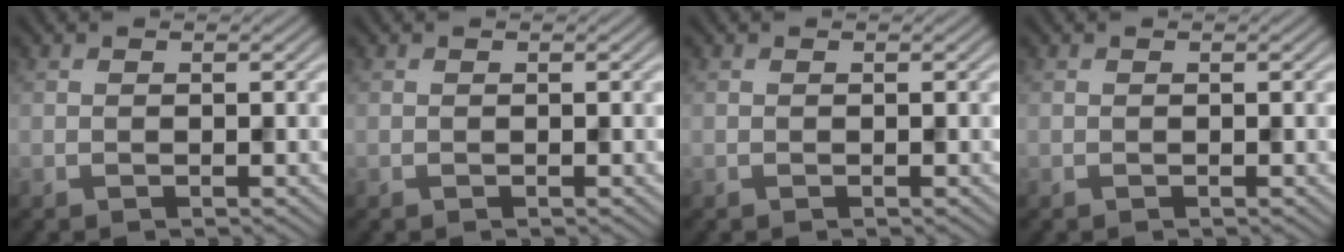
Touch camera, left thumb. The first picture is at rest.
{"total": 0.0}
{"total": 0.0}
{"total": 0.0}